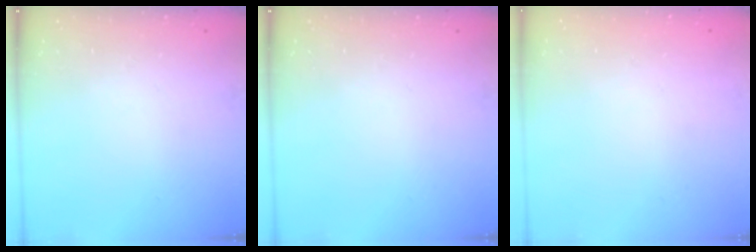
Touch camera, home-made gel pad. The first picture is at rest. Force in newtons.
{"total": 0.0}
{"total": 1.8, "press": 1.8, "slide": 0.2}